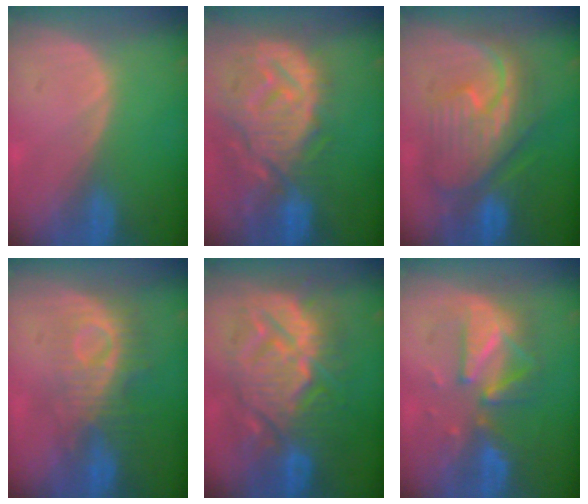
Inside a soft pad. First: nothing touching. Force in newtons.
{"total": 13.3, "press": 11.6, "slide": 6.4}
{"total": 11.1, "press": 11.1, "slide": 1.1}
{"total": 9.2, "press": 8.2, "slide": 4.0}
{"total": 13.7, "press": 13.7, "slide": 1.3}
{"total": 8.1, "press": 8.1, "slide": 0.8}